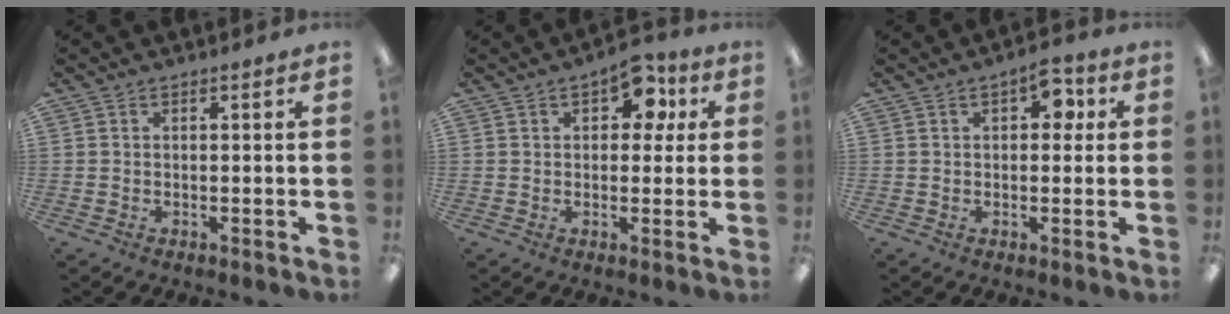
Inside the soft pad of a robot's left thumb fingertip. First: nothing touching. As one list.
[{"total": 9.0, "force": [3.8, 5.3, 6.2], "torque": [-0.071, -0.006, 0.062]}, {"total": 6.6, "force": [2.3, 3.6, 5.0], "torque": [-0.060, -0.003, 0.033]}]